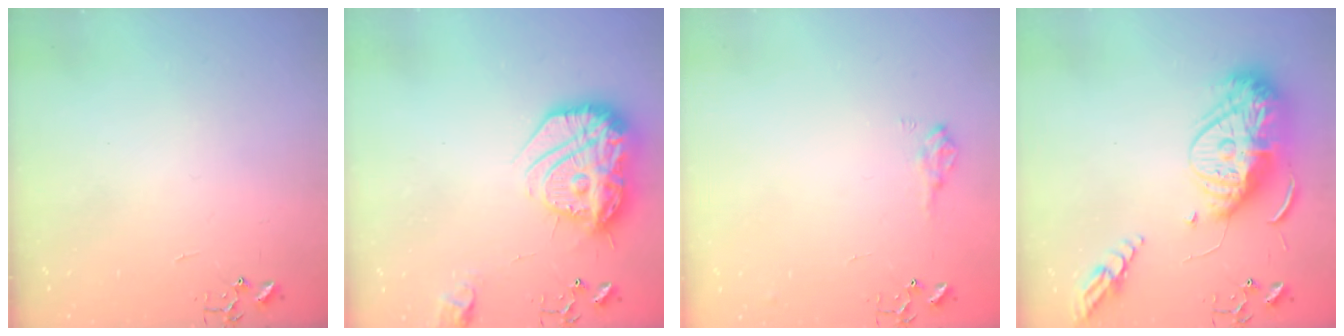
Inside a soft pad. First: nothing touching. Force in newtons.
{"total": 20.7, "press": 20.6, "slide": 1.5}
{"total": 8.8, "press": 8.7, "slide": 1.0}
{"total": 19.6, "press": 19.5, "slide": 1.9}